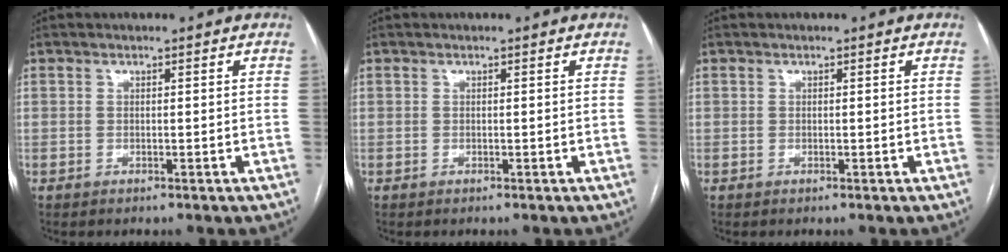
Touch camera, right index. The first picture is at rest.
{"total": 0.0}
{"total": 0.0}